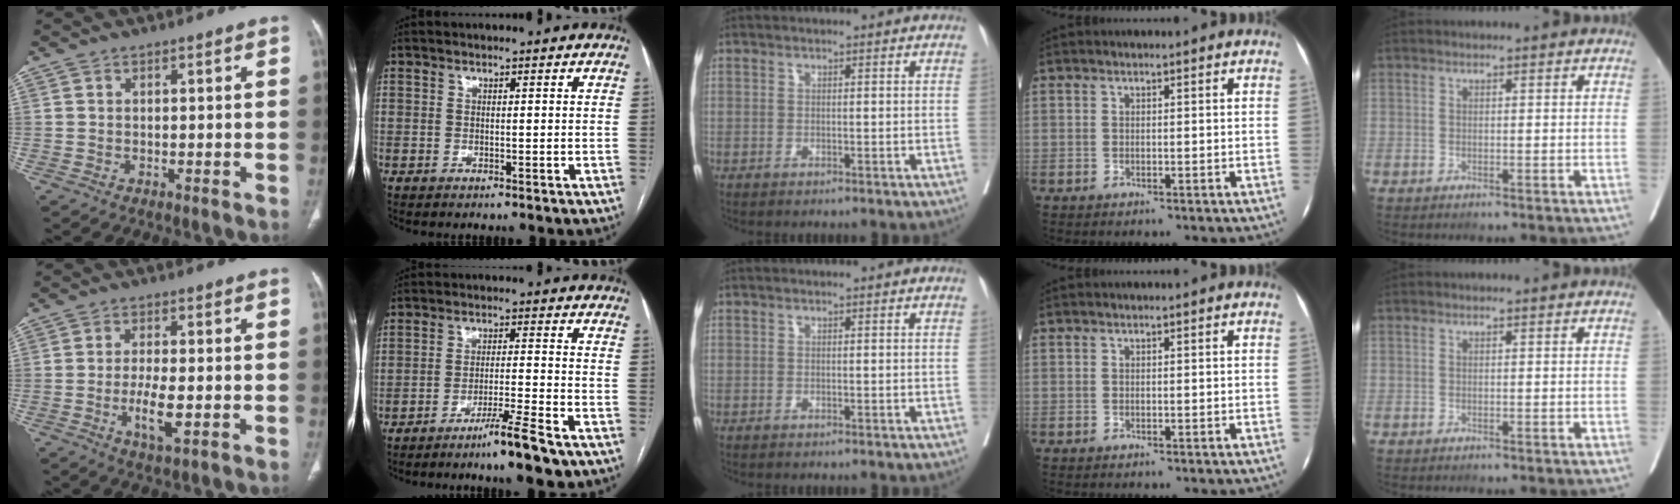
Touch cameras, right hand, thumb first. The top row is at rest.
{"thumb": {"total": 6.2, "force": [-1.5, 1.9, 5.7], "torque": [-0.109, -0.010, -0.026]}, "index": {"total": 7.3, "force": [-5.1, -0.5, 5.2], "torque": [-0.084, -0.016, -0.089]}}